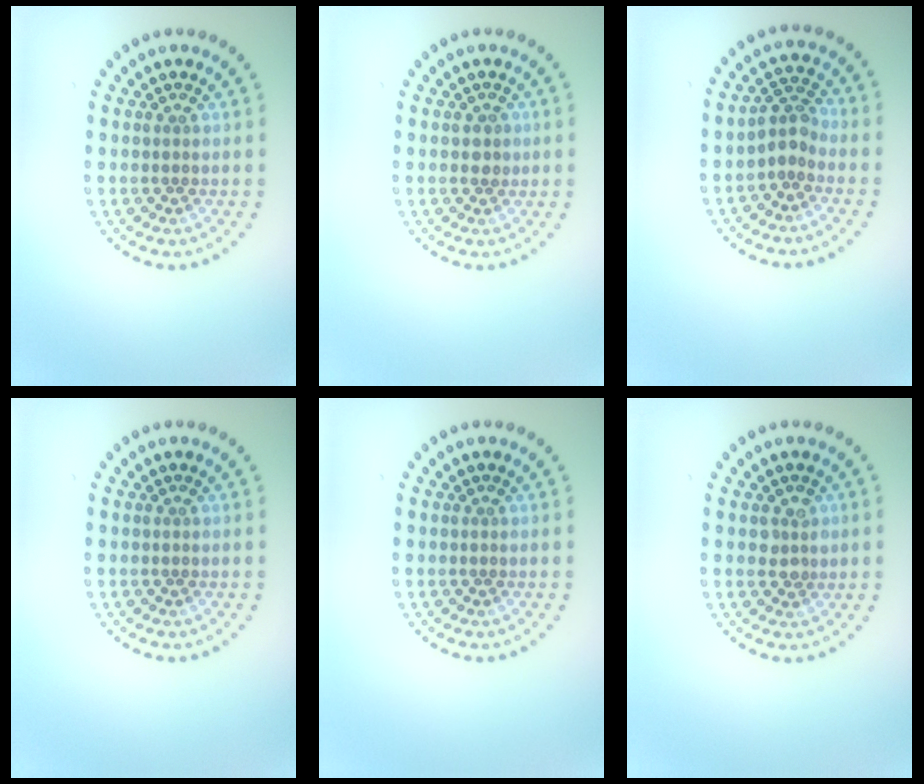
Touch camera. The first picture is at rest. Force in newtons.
{"total": 1.1, "press": 1.1, "slide": 0.4}
{"total": 2.1, "press": 1.7, "slide": 1.2}
{"total": 0.0}
{"total": 0.0}
{"total": 1.7, "press": 1.7, "slide": 0.4}